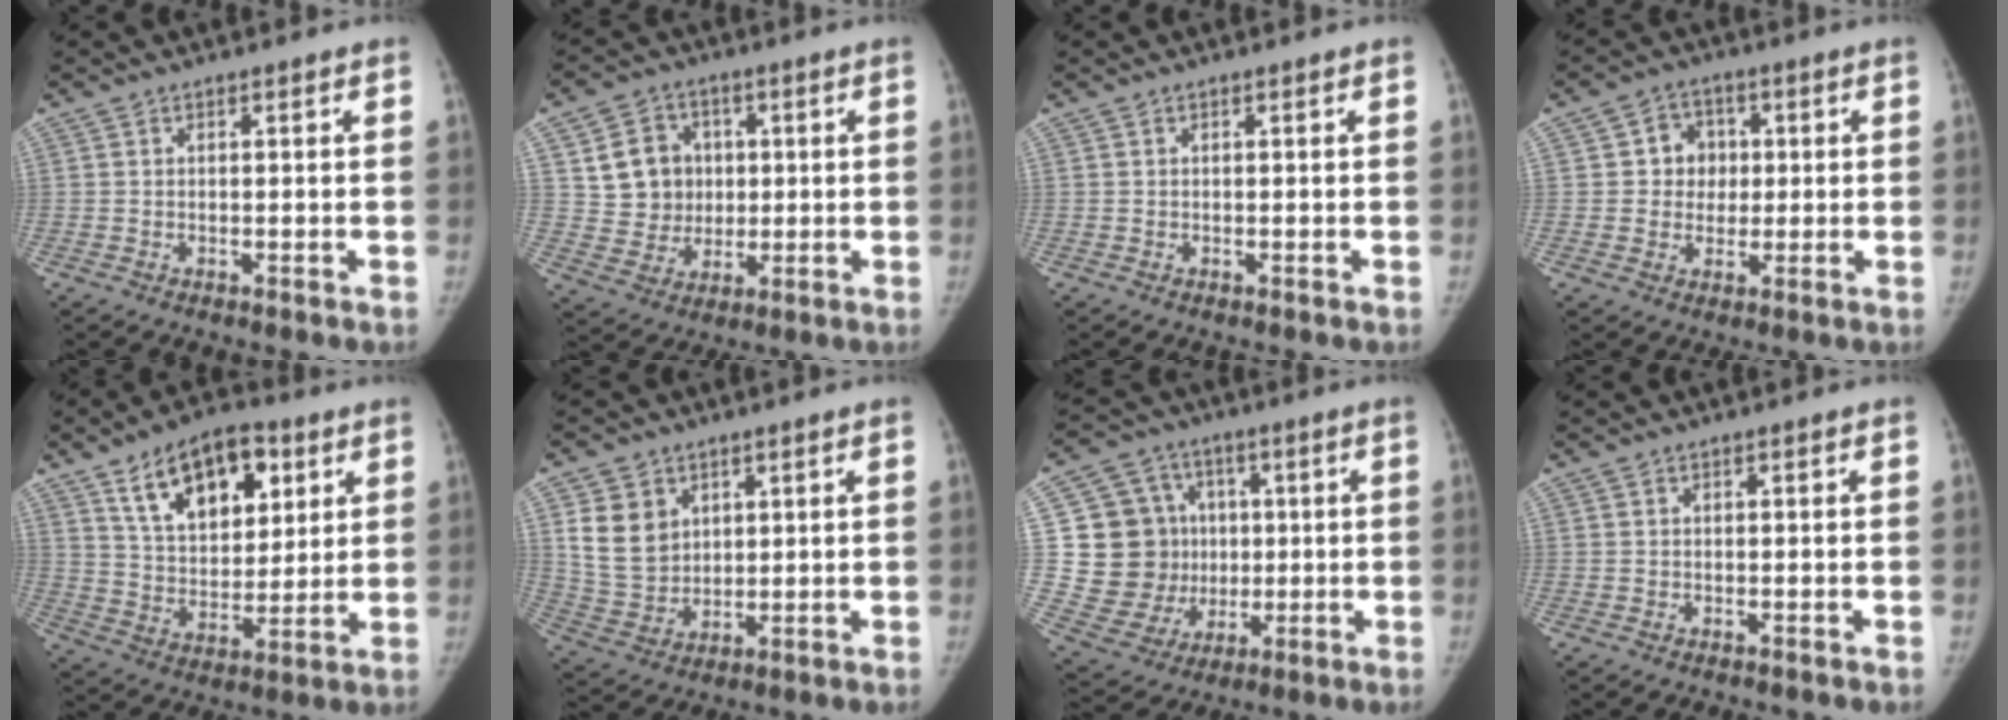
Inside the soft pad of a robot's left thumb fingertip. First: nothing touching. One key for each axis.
{"total": 10.6, "fx": 2.1, "fy": 9.6, "fz": 4.0, "tx": -0.026, "ty": -0.003, "tz": 0.044}
{"total": 0.0}
{"total": 6.5, "fx": 0.7, "fy": 6.0, "fz": 2.4, "tx": 0.006, "ty": 0.008, "tz": 0.006}
{"total": 16.8, "fx": 8.1, "fy": 9.6, "fz": 11.2, "tx": -0.130, "ty": -0.029, "tz": 0.140}
{"total": 9.7, "fx": 3.6, "fy": 7.6, "fz": 4.8, "tx": -0.065, "ty": -0.019, "tz": 0.084}
{"total": 16.5, "fx": 1.7, "fy": 14.9, "fz": 6.9, "tx": -0.085, "ty": 0.015, "tz": 0.054}
{"total": 0.0}